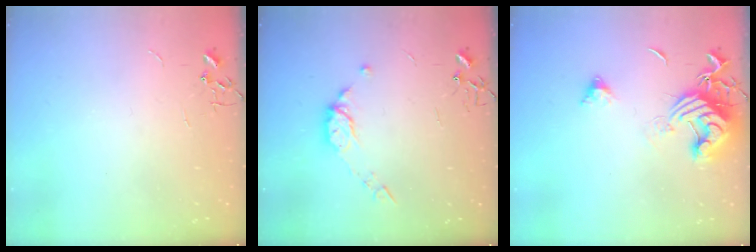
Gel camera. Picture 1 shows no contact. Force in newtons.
{"total": 8.7, "press": 8.6, "slide": 1.4}
{"total": 13.8, "press": 13.7, "slide": 1.8}